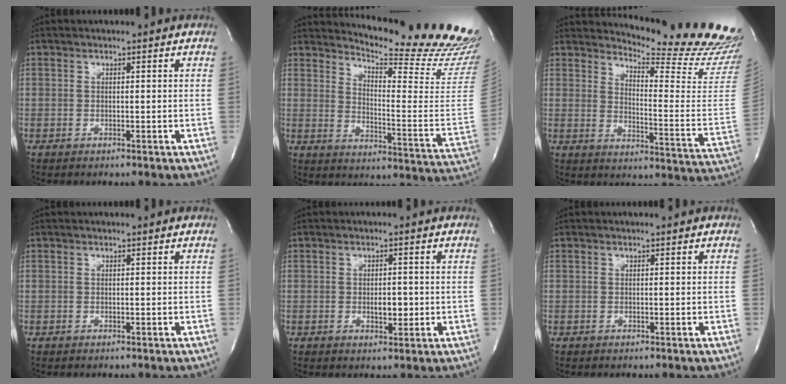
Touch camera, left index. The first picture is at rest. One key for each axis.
{"total": 21.0, "fx": 19.7, "fy": 0.2, "fz": 7.1, "tx": -0.111, "ty": -0.151, "tz": 0.234}
{"total": 18.9, "fx": 18.2, "fy": 0.0, "fz": 5.1, "tx": -0.082, "ty": -0.161, "tz": 0.209}
{"total": 0.0}
{"total": 2.5, "fx": -1.1, "fy": 1.2, "fz": 1.9, "tx": -0.030, "ty": -0.009, "tz": -0.014}
{"total": 0.0}